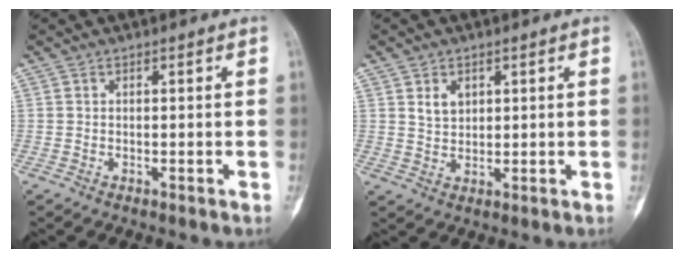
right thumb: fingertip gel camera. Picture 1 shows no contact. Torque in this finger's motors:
{"motor_torque": [-0.01, 0.01, 0.01, -0.01, 0.00]}